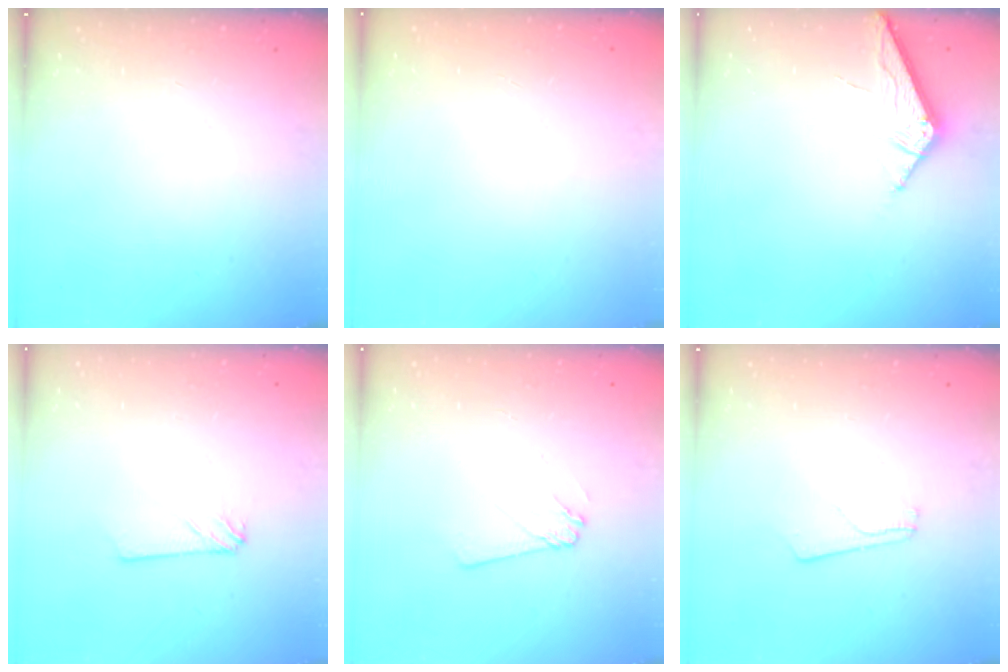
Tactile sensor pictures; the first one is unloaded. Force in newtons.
{"total": 0.0}
{"total": 6.6, "press": 6.6, "slide": 0.7}
{"total": 2.4, "press": 2.4, "slide": 0.2}
{"total": 3.0, "press": 3.0, "slide": 0.4}
{"total": 2.6, "press": 2.6, "slide": 0.3}